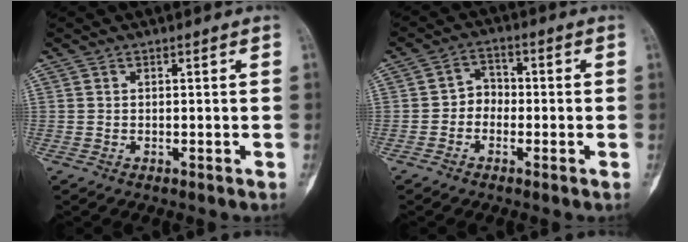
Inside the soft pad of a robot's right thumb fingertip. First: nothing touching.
{"total": 4.0, "force": [-1.1, 3.4, 1.8], "torque": [-0.005, 0.020, -0.031]}